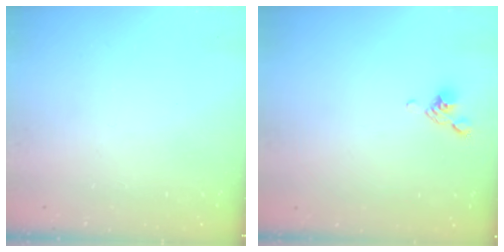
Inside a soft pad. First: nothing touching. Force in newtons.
{"total": 5.8, "press": 5.7, "slide": 0.9}